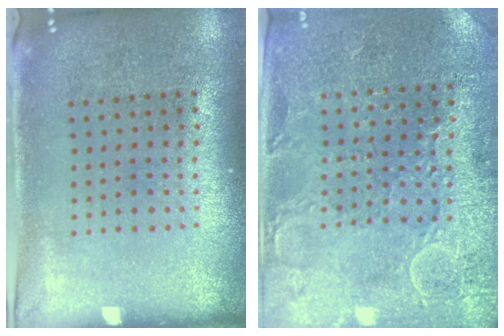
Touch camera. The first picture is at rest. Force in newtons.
{"total": 2.7, "press": 2.7, "slide": 0.6}